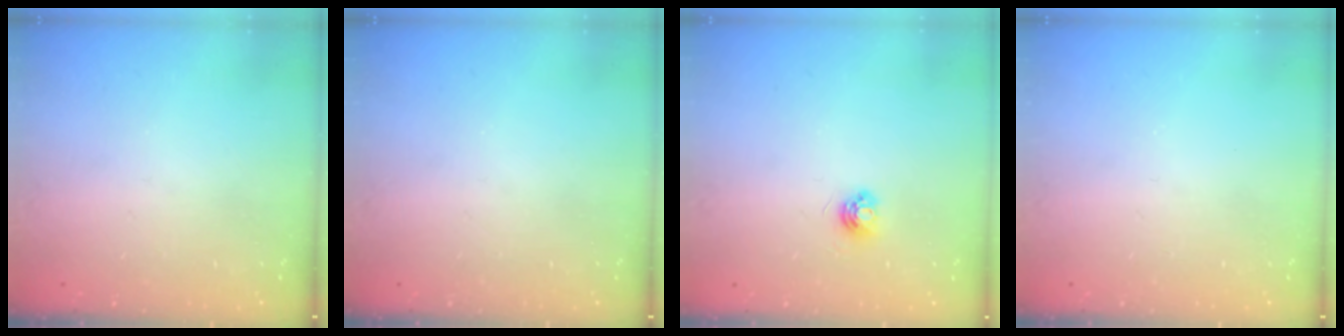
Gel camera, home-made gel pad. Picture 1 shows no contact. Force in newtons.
{"total": 0.0}
{"total": 4.7, "press": 4.7, "slide": 0.5}
{"total": 0.0}